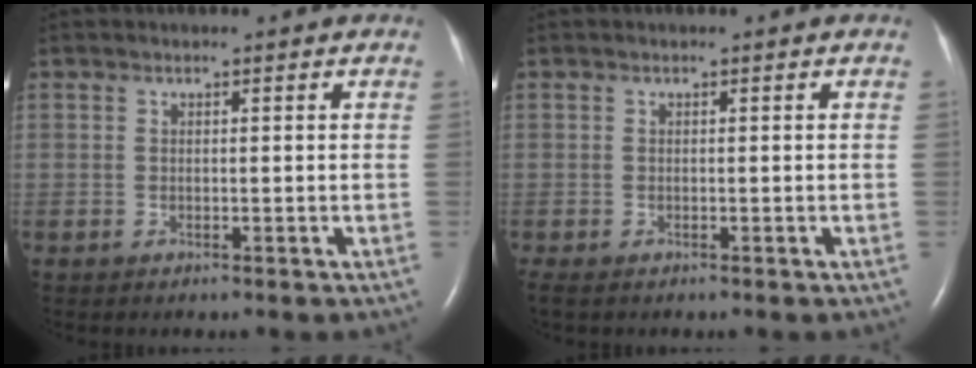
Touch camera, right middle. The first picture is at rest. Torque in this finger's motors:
{"motor_torque": [0.41, -0.40, -0.02, 0.00]}